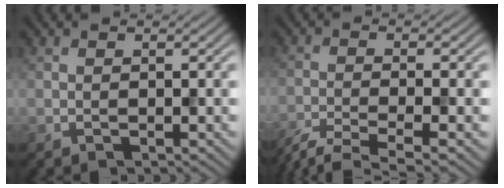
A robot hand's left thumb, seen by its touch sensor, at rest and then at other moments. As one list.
[{"total": 6.4, "force": [-4.8, 1.0, 4.1], "torque": [-0.076, -0.011, -0.092]}]